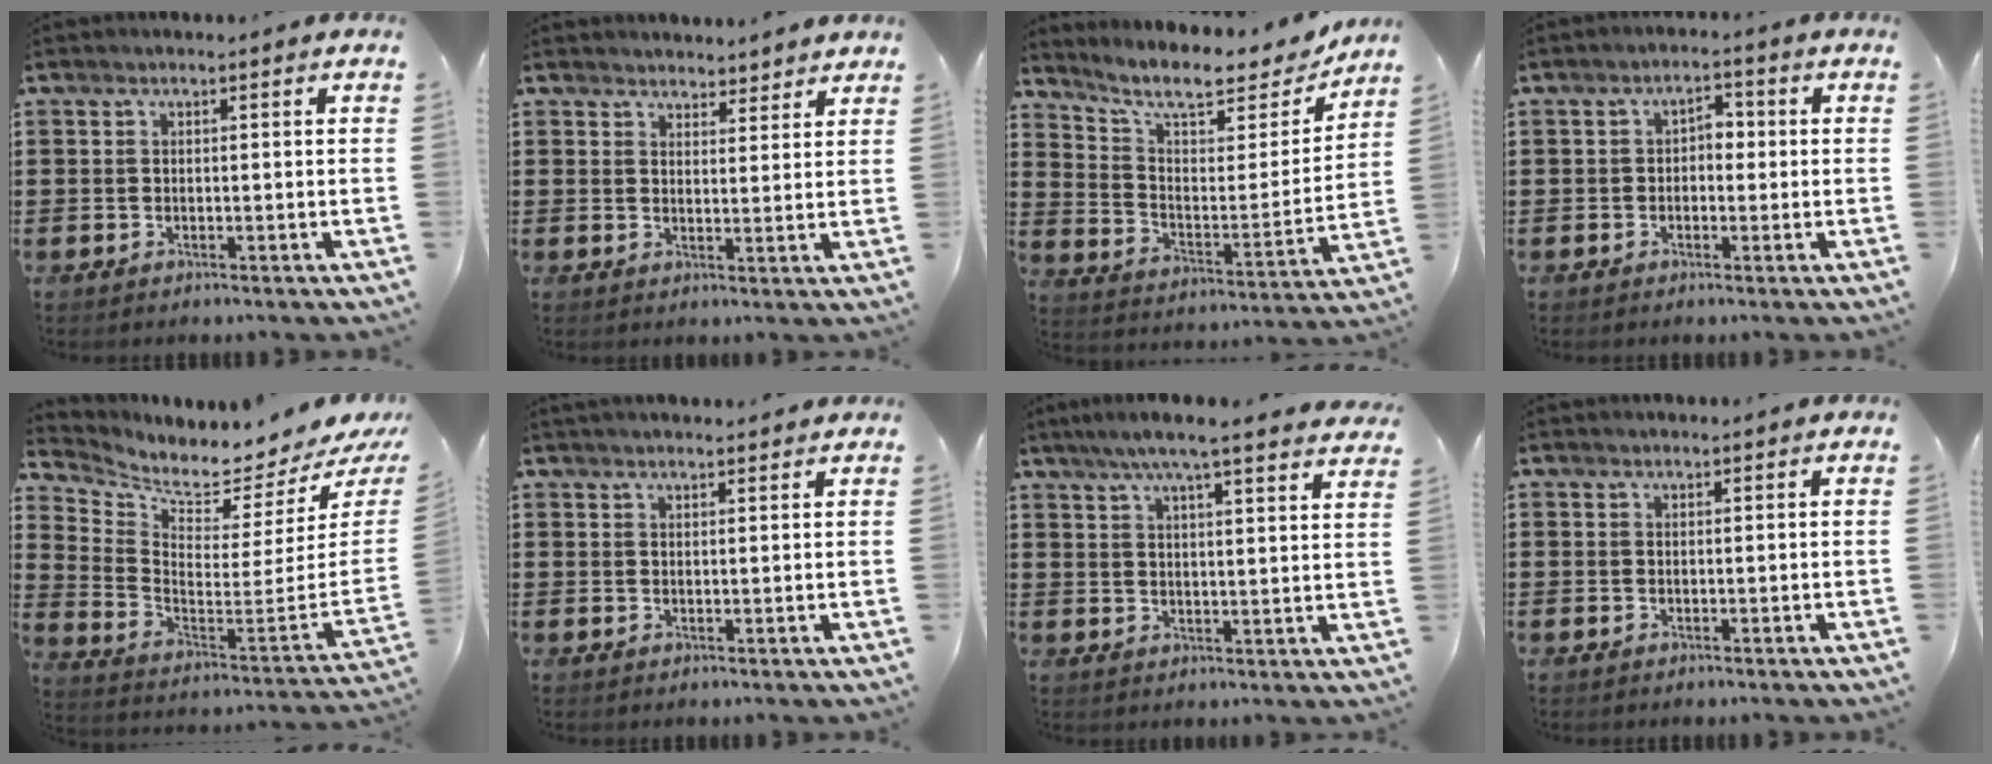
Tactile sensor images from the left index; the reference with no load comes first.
{"total": 2.9, "force": [2.7, 0.7, -0.6], "torque": [0.002, -0.007, 0.053]}
{"total": 8.6, "force": [7.1, 2.1, 4.4], "torque": [-0.102, -0.048, 0.118]}
{"total": 2.3, "force": [-0.5, 1.6, 1.6], "torque": [-0.034, 0.010, -0.014]}
{"total": 3.4, "force": [3.2, 0.3, 1.2], "torque": [-0.042, -0.067, 0.043]}
{"total": 1.4, "force": [1.4, 0.2, 0.0], "torque": [-0.004, 0.002, 0.028]}
{"total": 5.8, "force": [5.0, -0.2, 2.9], "torque": [-0.072, -0.018, 0.087]}
{"total": 0.0}